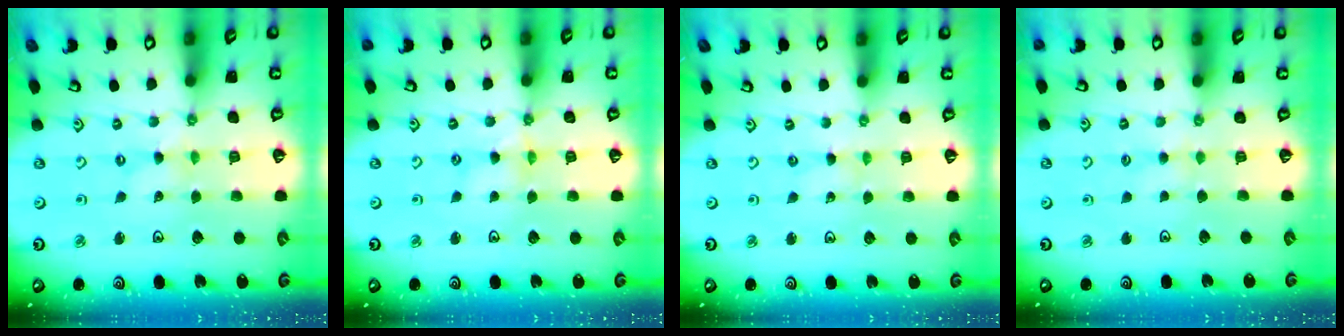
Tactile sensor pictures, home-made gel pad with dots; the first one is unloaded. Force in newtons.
{"total": 2.9, "press": 2.9, "slide": 0.4}
{"total": 0.6, "press": 0.6, "slide": 0.1}
{"total": 2.0, "press": 1.9, "slide": 0.4}